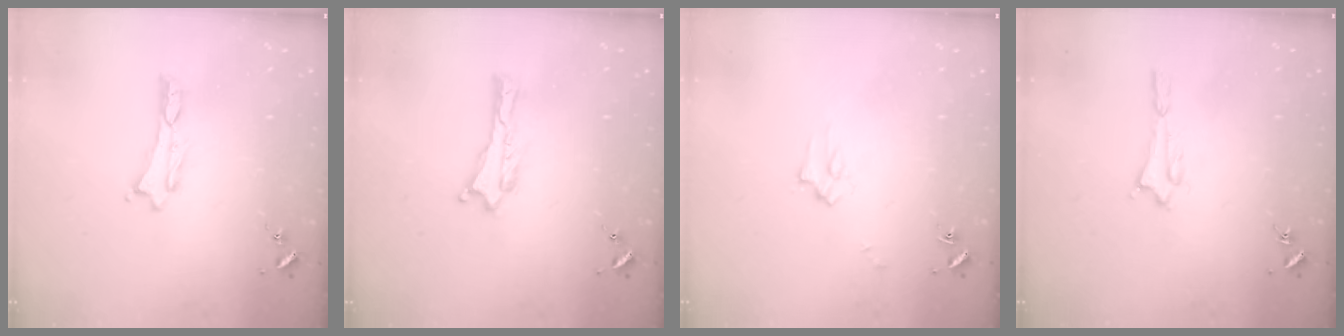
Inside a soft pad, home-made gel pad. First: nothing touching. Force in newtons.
{"total": 0.0}
{"total": 2.2, "press": 2.2, "slide": 0.2}
{"total": 1.6, "press": 1.6, "slide": 0.1}